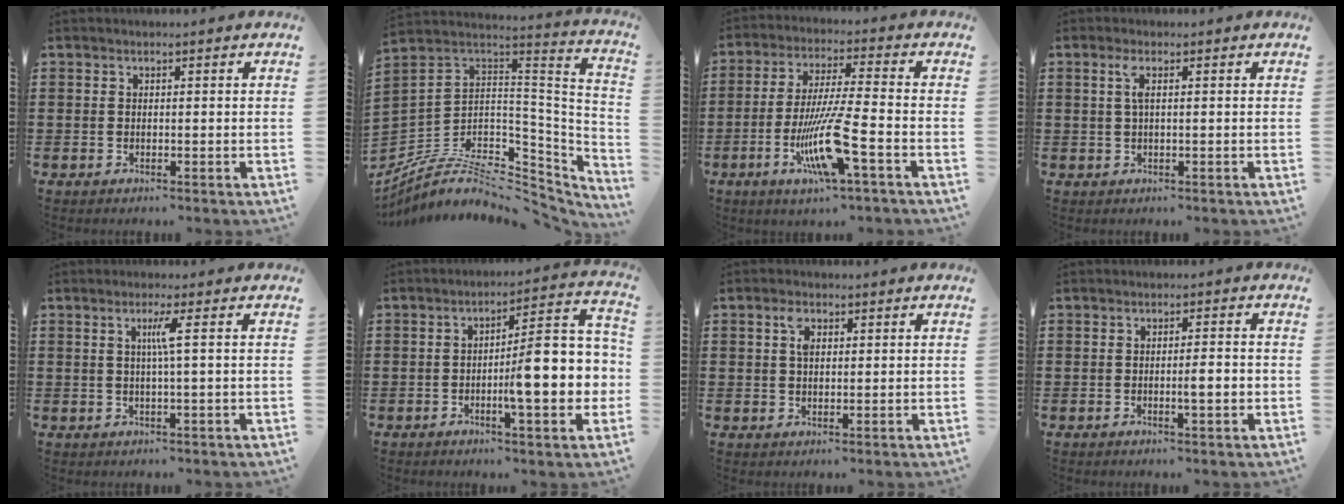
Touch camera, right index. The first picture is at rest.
{"total": 7.9, "force": [-4.7, 3.8, 5.1], "torque": [-0.111, -0.011, -0.088]}
{"total": 11.3, "force": [-4.5, 1.0, 10.4], "torque": [-0.216, -0.016, -0.090]}
{"total": 1.9, "force": [0.4, 0.3, 1.8], "torque": [-0.038, 0.002, 0.006]}
{"total": 2.8, "force": [0.4, -0.5, 2.8], "torque": [-0.054, -0.004, 0.002]}
{"total": 11.6, "force": [-1.8, 2.5, 11.2], "torque": [-0.148, -0.027, -0.038]}
{"total": 2.8, "force": [1.1, 1.5, 2.1], "torque": [-0.039, 0.004, 0.016]}
{"total": 2.9, "force": [-0.6, 0.3, 2.8], "torque": [-0.048, -0.003, -0.012]}